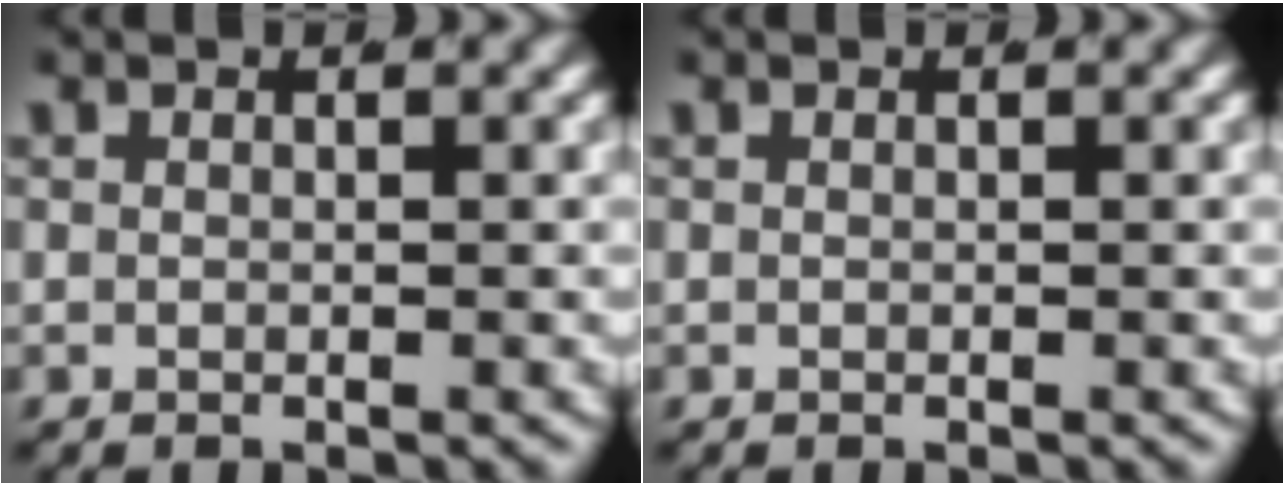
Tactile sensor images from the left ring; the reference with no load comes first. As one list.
[{"total": 0.0}]